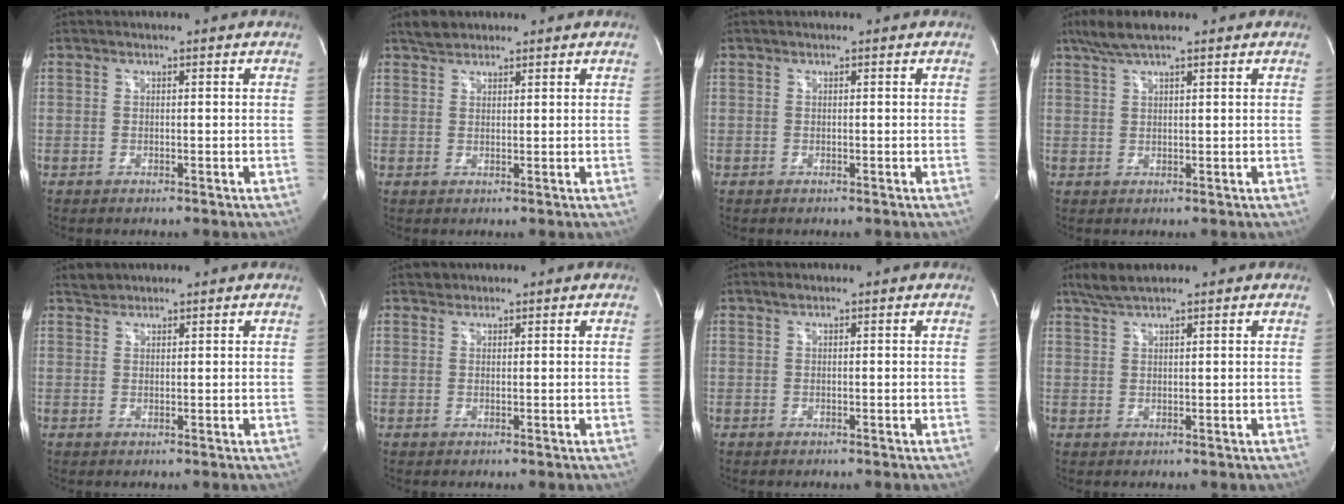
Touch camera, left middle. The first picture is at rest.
{"total": 2.7, "force": [2.3, 1.2, 0.7], "torque": [-0.018, 0.012, 0.041]}
{"total": 0.0}
{"total": 5.5, "force": [4.1, 0.8, 3.6], "torque": [-0.077, 0.023, 0.077]}
{"total": 1.6, "force": [1.4, 0.6, 0.0], "torque": [-0.002, 0.008, 0.027]}
{"total": 1.0, "force": [0.8, 0.6, -0.1], "torque": [0.005, 0.003, 0.010]}
{"total": 0.6, "force": [0.4, 0.2, 0.3], "torque": [-0.011, 0.005, 0.009]}
{"total": 3.7, "force": [3.0, 0.2, 2.1], "torque": [-0.048, 0.014, 0.062]}